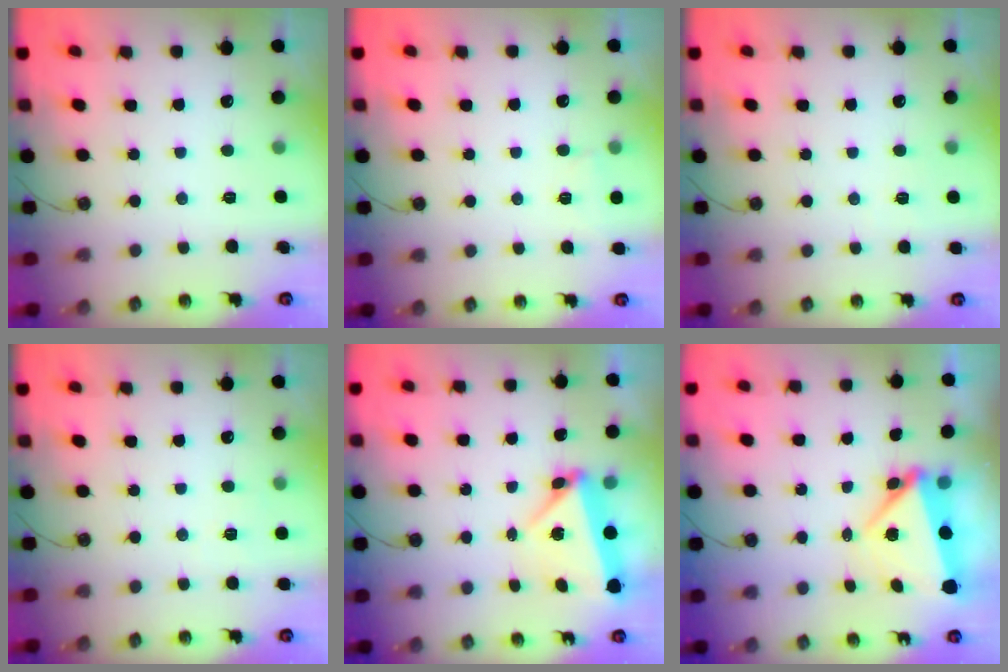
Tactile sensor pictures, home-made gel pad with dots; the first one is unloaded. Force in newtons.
{"total": 2.6, "press": 2.4, "slide": 0.9}
{"total": 2.4, "press": 2.3, "slide": 0.6}
{"total": 4.0, "press": 3.9, "slide": 0.6}
{"total": 6.1, "press": 5.7, "slide": 2.1}
{"total": 5.1, "press": 4.8, "slide": 1.6}